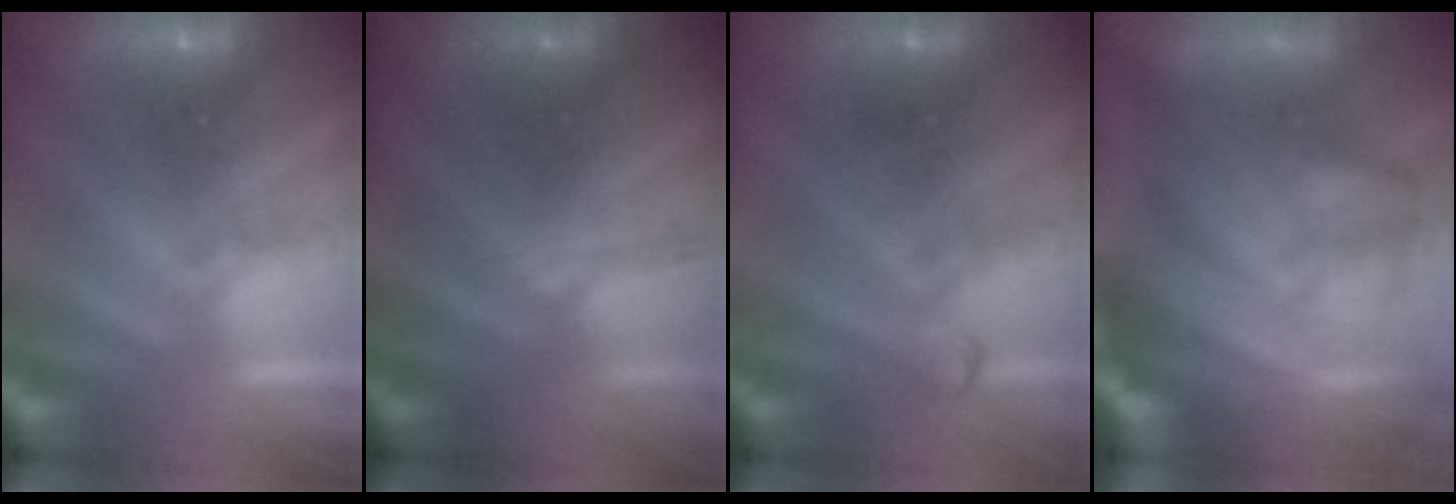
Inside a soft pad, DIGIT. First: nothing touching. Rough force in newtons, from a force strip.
{"total": 1.7}
{"total": 2.9}
{"total": 10.8}